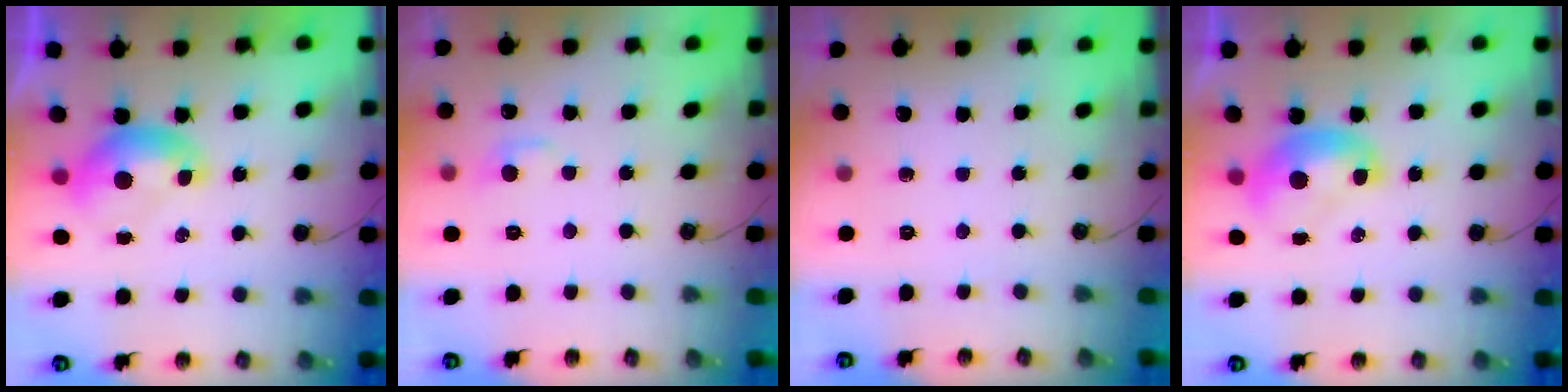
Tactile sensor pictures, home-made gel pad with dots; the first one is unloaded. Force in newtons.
{"total": 1.0, "press": 0.4, "slide": 0.9}
{"total": 0.0}
{"total": 1.6, "press": 1.6, "slide": 0.3}